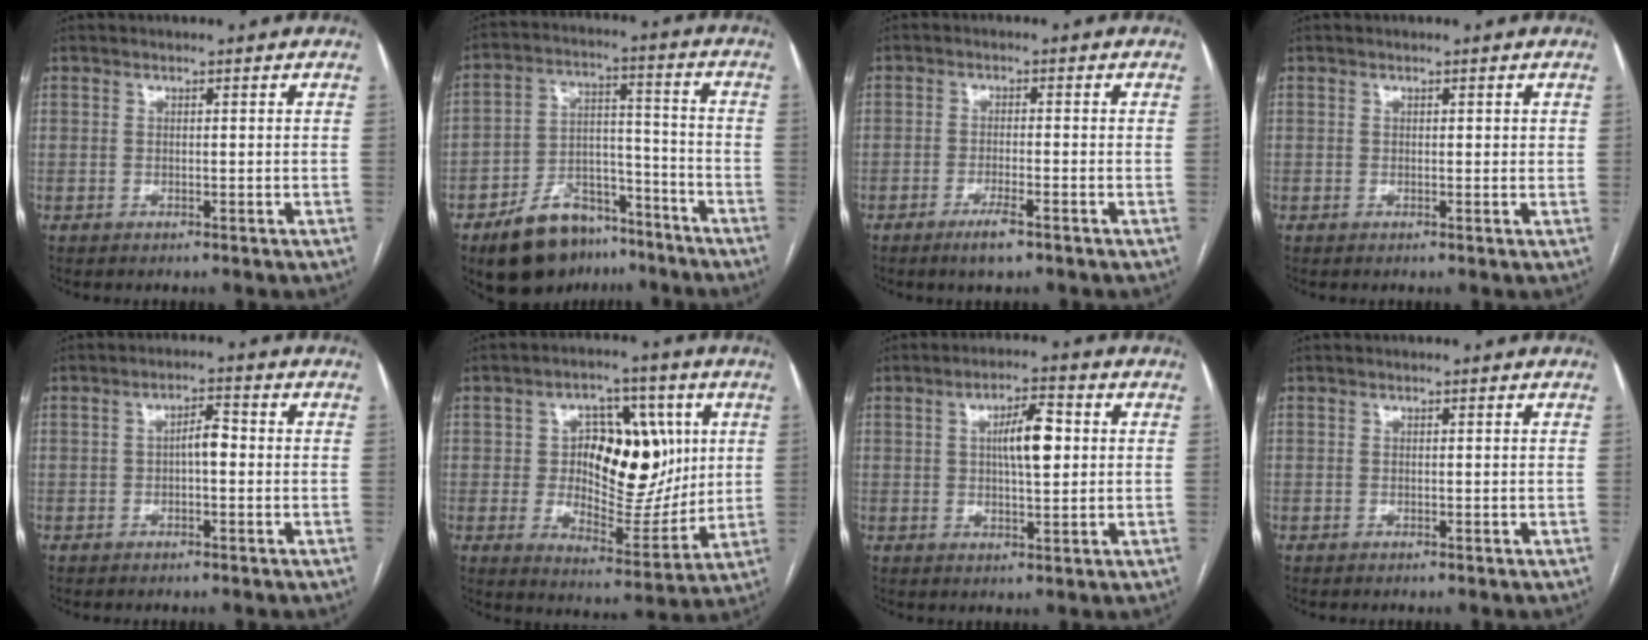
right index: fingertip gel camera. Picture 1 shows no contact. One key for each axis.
{"total": 12.8, "fx": -9.1, "fy": 7.0, "fz": 5.6, "tx": -0.089, "ty": 0.028, "tz": -0.146}
{"total": 3.6, "fx": -2.4, "fy": 0.4, "fz": 2.7, "tx": -0.053, "ty": -0.005, "tz": -0.042}
{"total": 1.1, "fx": 0.5, "fy": 0.7, "fz": 0.7, "tx": -0.001, "ty": -0.002, "tz": 0.004}
{"total": 3.0, "fx": -0.3, "fy": 1.0, "fz": 2.8, "tx": -0.044, "ty": 0.013, "tz": -0.004}
{"total": 15.0, "fx": 2.2, "fy": 7.9, "fz": 12.6, "tx": -0.181, "ty": 0.016, "tz": 0.043}
{"total": 6.4, "fx": 1.0, "fy": 1.6, "fz": 6.1, "tx": -0.105, "ty": 0.011, "tz": 0.019}
{"total": 0.0}